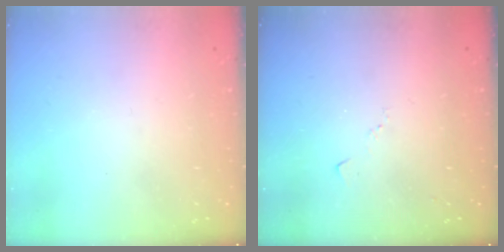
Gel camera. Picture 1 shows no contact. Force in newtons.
{"total": 6.3, "press": 6.2, "slide": 0.6}